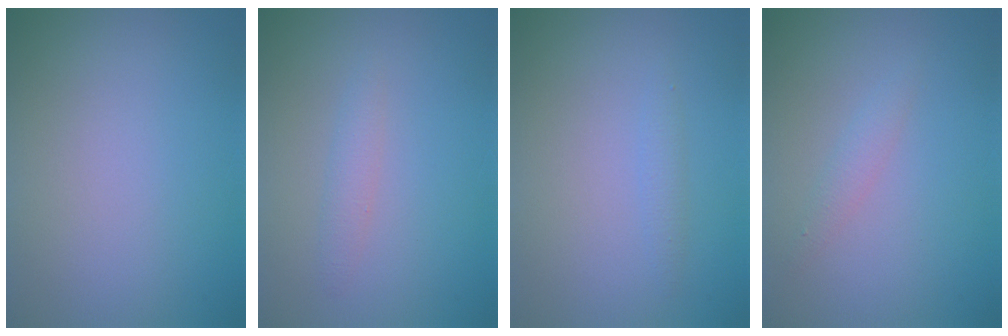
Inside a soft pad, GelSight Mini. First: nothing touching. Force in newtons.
{"total": 1.2, "press": 1.2, "slide": 0.0}
{"total": 0.9, "press": 0.9, "slide": 0.0}
{"total": 1.1, "press": 1.1, "slide": 0.0}